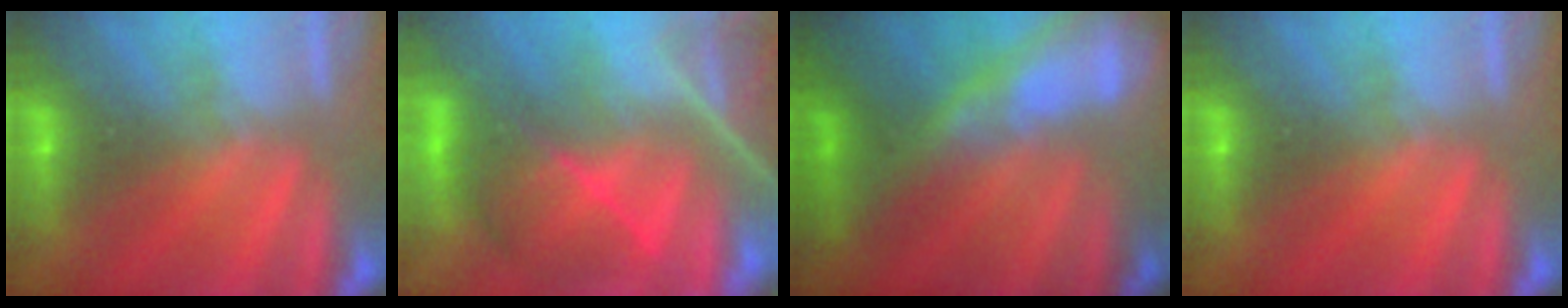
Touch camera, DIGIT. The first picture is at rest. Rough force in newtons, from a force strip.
{"total": 7.6}
{"total": 7.3}
{"total": 0.0}